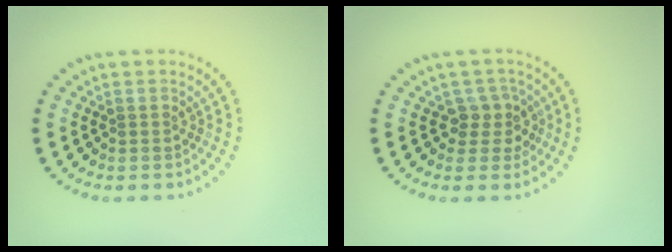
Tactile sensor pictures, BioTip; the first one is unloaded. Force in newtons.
{"total": 2.6, "press": 2.0, "slide": 1.6}